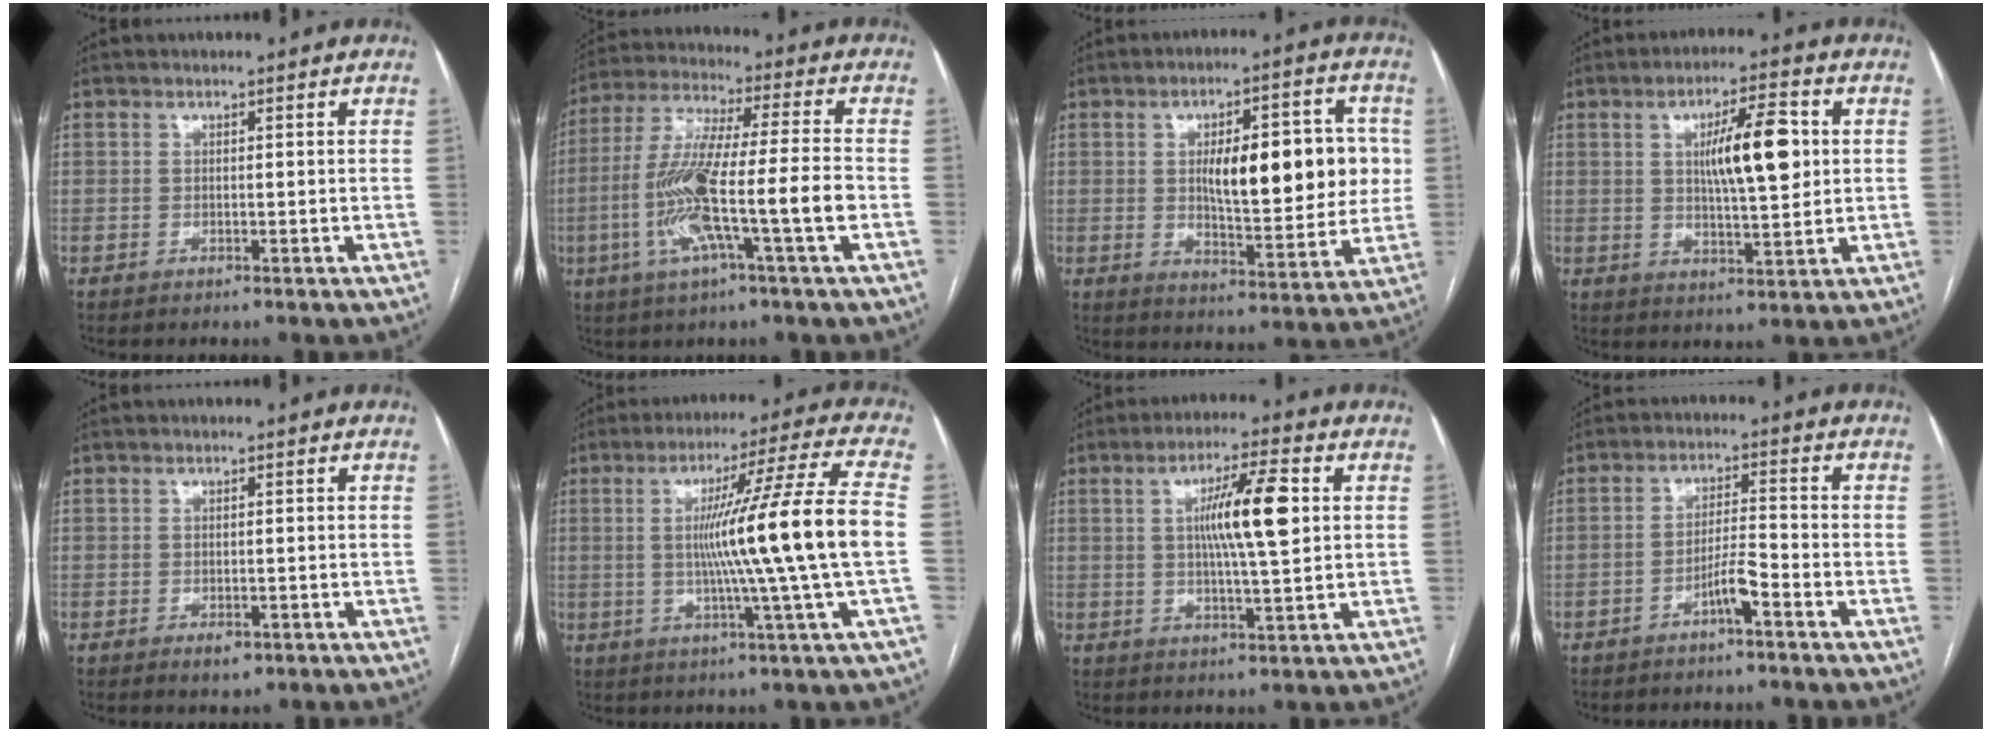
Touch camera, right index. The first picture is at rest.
{"total": 14.9, "force": [-3.9, 0.3, 14.4], "torque": [-0.286, -0.001, -0.077]}
{"total": 15.9, "force": [2.1, 5.3, 14.8], "torque": [-0.207, 0.023, 0.039]}
{"total": 10.2, "force": [2.0, 2.1, 9.8], "torque": [-0.164, 0.008, 0.034]}
{"total": 1.9, "force": [-1.0, 1.1, 1.3], "torque": [-0.015, 0.001, -0.007]}
{"total": 16.7, "force": [-0.6, -2.9, 16.4], "torque": [-0.254, -0.004, -0.016]}
{"total": 9.8, "force": [1.8, 0.7, 9.6], "torque": [-0.168, 0.004, 0.030]}
{"total": 4.3, "force": [-2.6, 0.2, 3.4], "torque": [-0.063, 0.006, -0.047]}